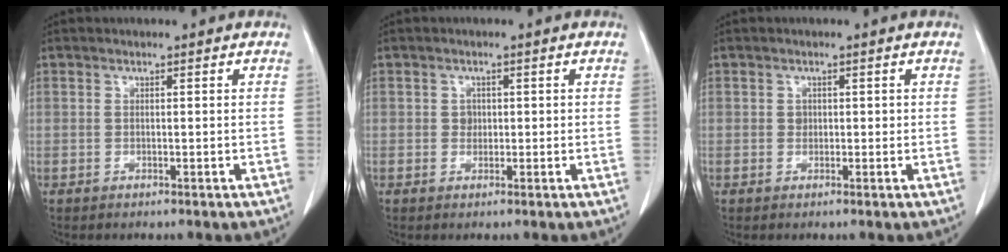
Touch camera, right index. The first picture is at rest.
{"total": 1.5, "force": [0.2, 1.4, 0.6], "torque": [-0.007, 0.002, 0.004]}
{"total": 1.2, "force": [0.2, 1.1, 0.5], "torque": [-0.005, 0.002, 0.003]}